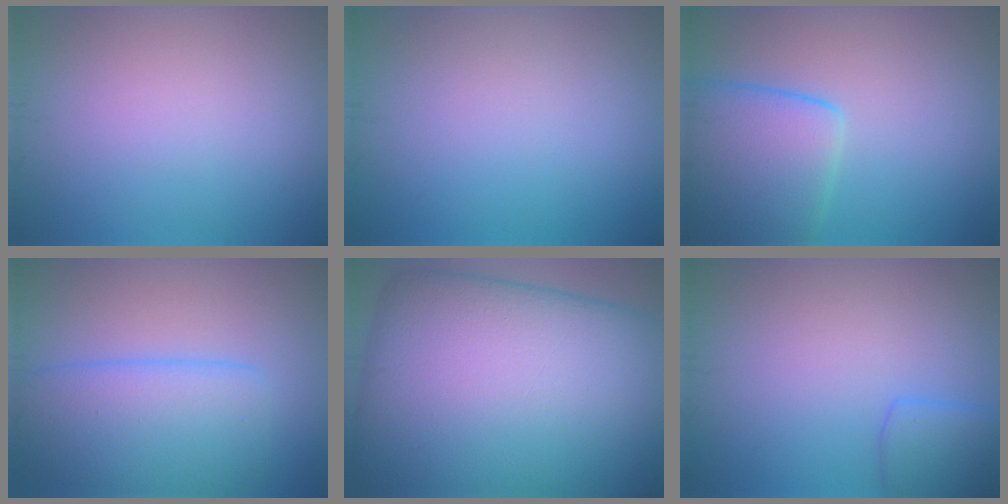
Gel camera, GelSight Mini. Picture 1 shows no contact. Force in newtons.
{"total": 0.0}
{"total": 6.2, "press": 6.1, "slide": 0.4}
{"total": 6.0, "press": 6.0, "slide": 0.3}
{"total": 21.9, "press": 21.8, "slide": 0.9}
{"total": 2.6, "press": 2.6, "slide": 0.1}